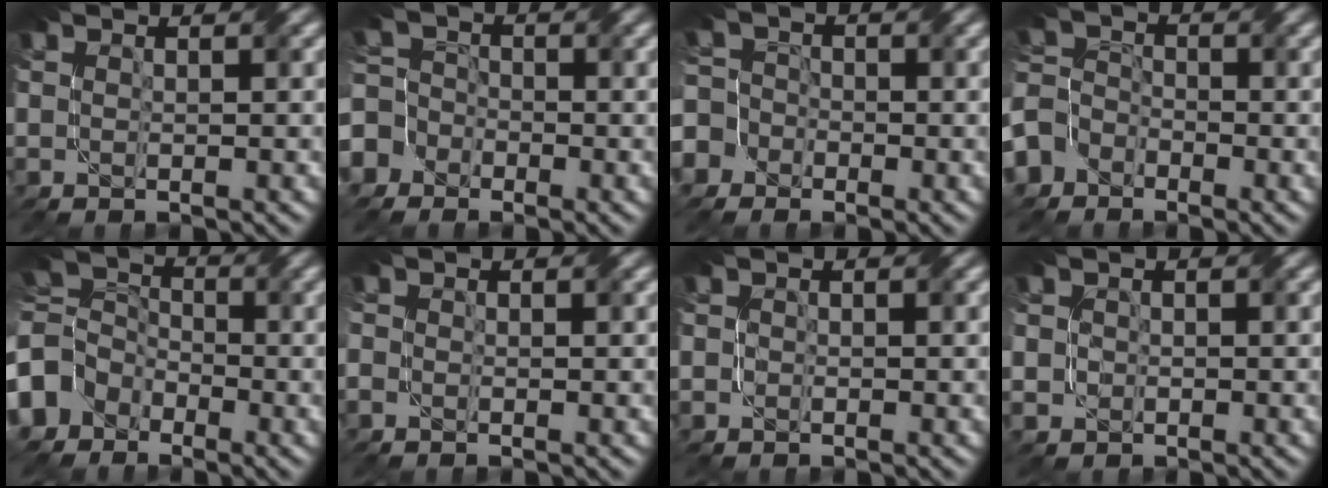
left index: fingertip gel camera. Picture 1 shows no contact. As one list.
[{"total": 6.0, "force": [-3.6, 4.6, 1.2], "torque": [-0.018, 0.003, -0.078]}, {"total": 6.6, "force": [-4.0, 5.1, 1.6], "torque": [-0.034, 0.000, -0.088]}, {"total": 5.8, "force": [-4.0, 4.2, 0.8], "torque": [-0.006, -0.003, -0.083]}, {"total": 5.5, "force": [-2.5, 4.5, 1.8], "torque": [-0.040, 0.013, -0.072]}, {"total": 0.7, "force": [-0.5, 0.5, 0.2], "torque": [-0.007, -0.006, -0.010]}, {"total": 0.7, "force": [-0.3, 0.7, 0.1], "torque": [0.002, -0.006, -0.009]}, {"total": 1.8, "force": [0.2, 1.8, 0.3], "torque": [-0.006, 0.000, 0.005]}]